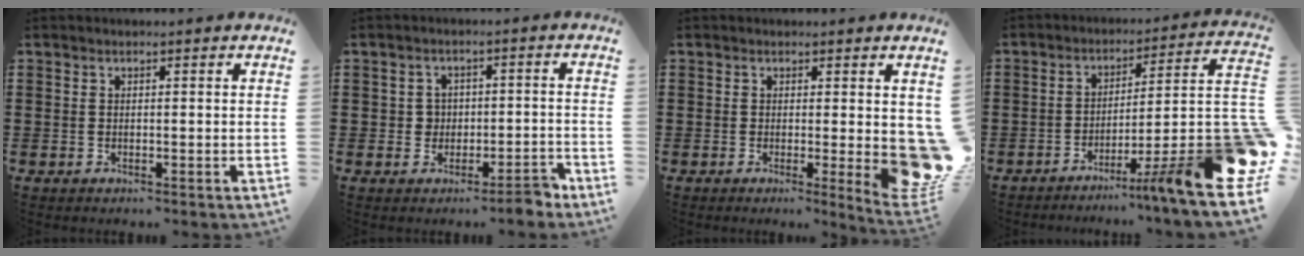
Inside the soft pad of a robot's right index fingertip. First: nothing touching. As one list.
[{"total": 3.1, "force": [-1.8, 1.9, 1.6], "torque": [-0.032, 0.006, -0.037]}, {"total": 5.2, "force": [-0.2, 1.9, 4.9], "torque": [-0.055, -0.012, 0.001]}, {"total": 12.9, "force": [-4.3, 2.2, 12.0], "torque": [-0.157, -0.014, -0.064]}]